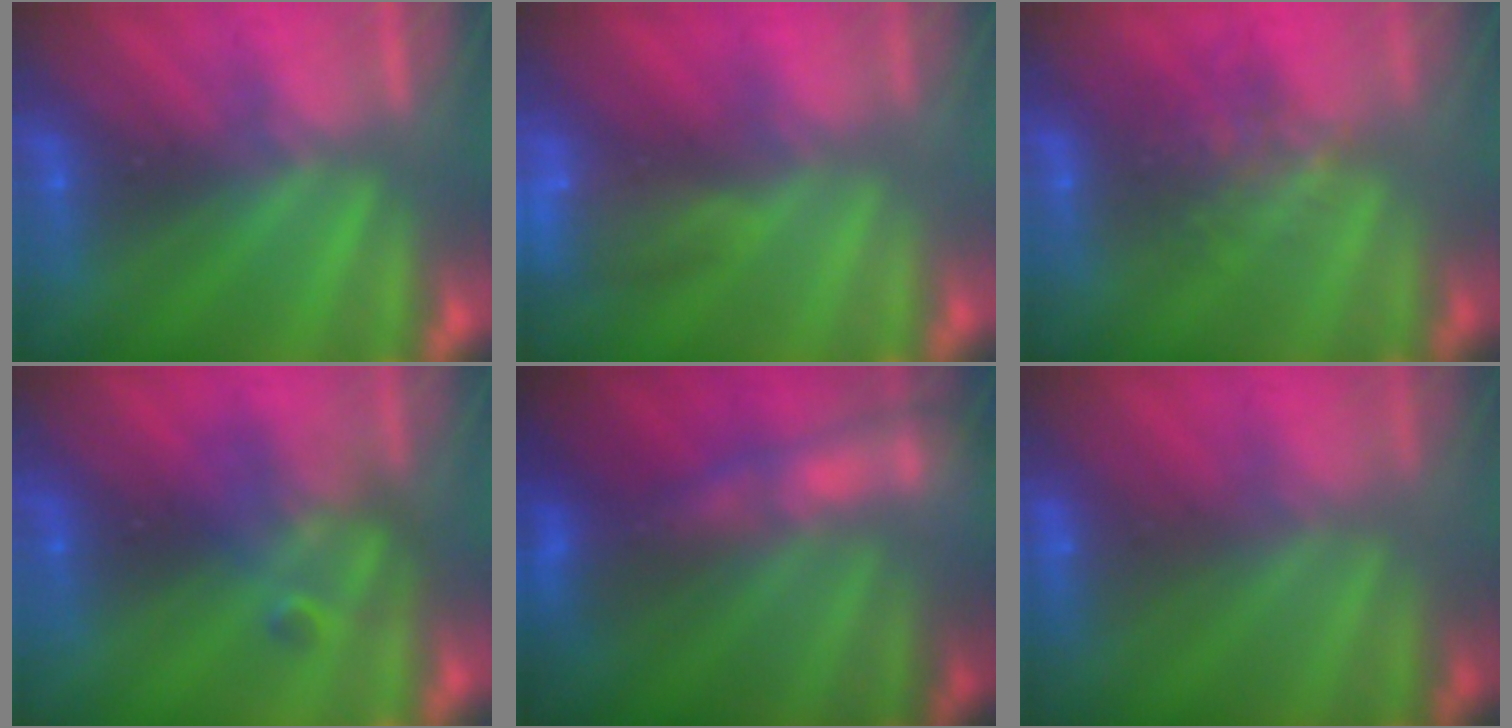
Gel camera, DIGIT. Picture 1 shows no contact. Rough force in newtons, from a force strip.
{"total": 7.6}
{"total": 4.5}
{"total": 2.6}
{"total": 8.1}
{"total": 2.4}